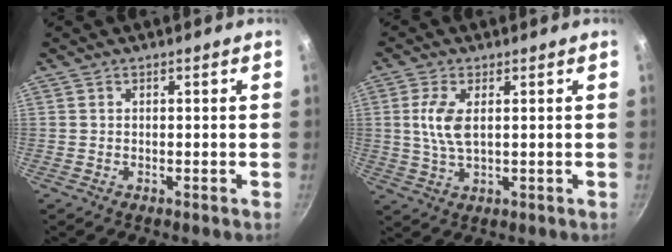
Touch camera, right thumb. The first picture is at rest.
{"total": 6.2, "force": [1.0, 2.7, 5.4], "torque": [-0.114, -0.001, 0.022]}